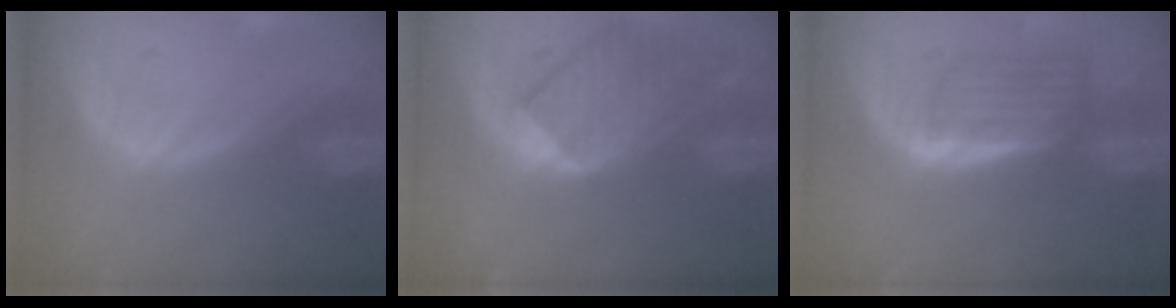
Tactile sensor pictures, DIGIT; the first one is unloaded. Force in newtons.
{"total": 8.8, "press": 7.9, "slide": 4.0}
{"total": 5.7, "press": 5.3, "slide": 2.2}